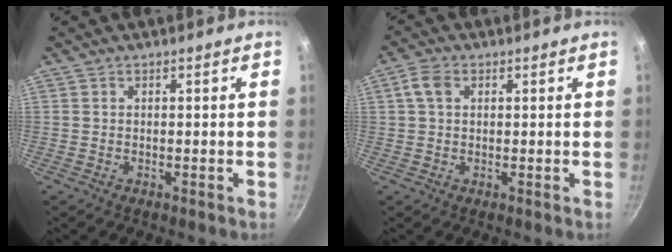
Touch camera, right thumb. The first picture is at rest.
{"total": 2.1, "force": [0.7, 1.4, 1.4], "torque": [-0.024, 0.004, 0.014]}